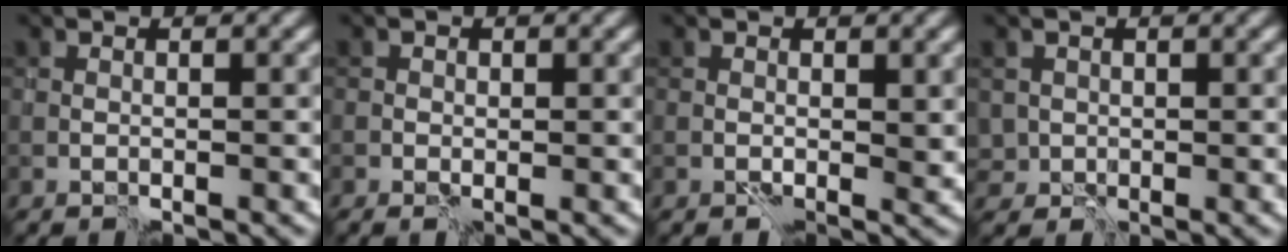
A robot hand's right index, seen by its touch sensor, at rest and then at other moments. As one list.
[{"total": 0.7, "force": [0.0, 0.6, 0.2], "torque": [0.002, -0.001, 0.002]}, {"total": 1.5, "force": [0.3, 0.8, 1.2], "torque": [-0.015, -0.004, 0.006]}, {"total": 1.1, "force": [0.4, 0.9, -0.4], "torque": [0.012, -0.002, 0.009]}]